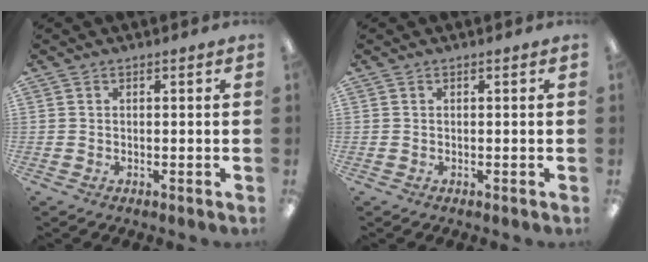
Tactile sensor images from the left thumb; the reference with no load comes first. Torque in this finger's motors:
{"motor_torque": [-0.01, 0.01, 0.01, 0.01, 0.00]}